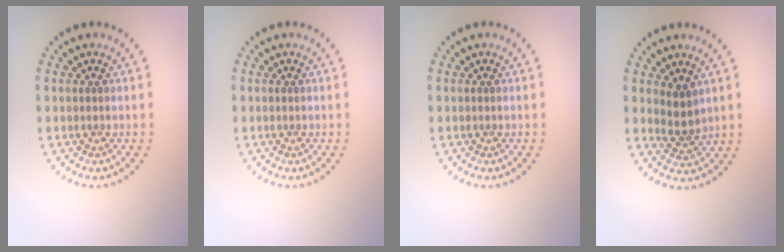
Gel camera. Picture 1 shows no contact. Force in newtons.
{"total": 0.0}
{"total": 0.0}
{"total": 2.2, "press": 1.8, "slide": 1.2}